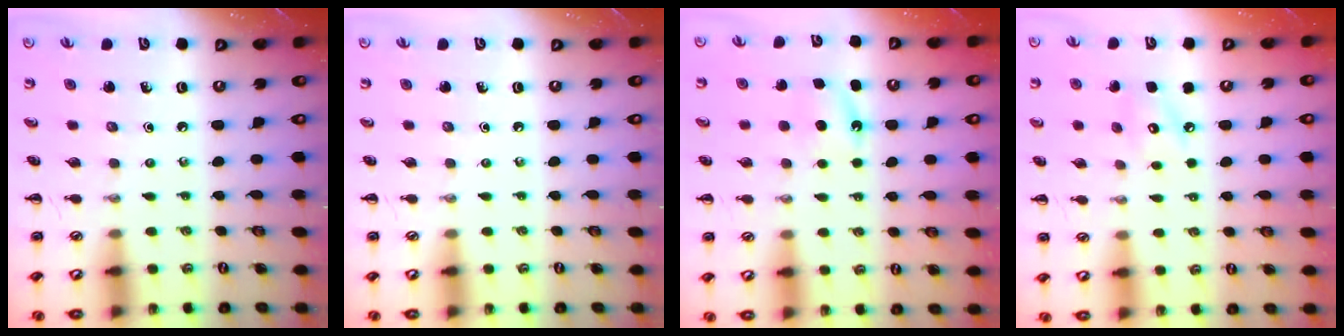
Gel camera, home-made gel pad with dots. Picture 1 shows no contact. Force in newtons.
{"total": 0.0}
{"total": 4.8, "press": 4.5, "slide": 1.6}
{"total": 6.0, "press": 6.0, "slide": 0.5}